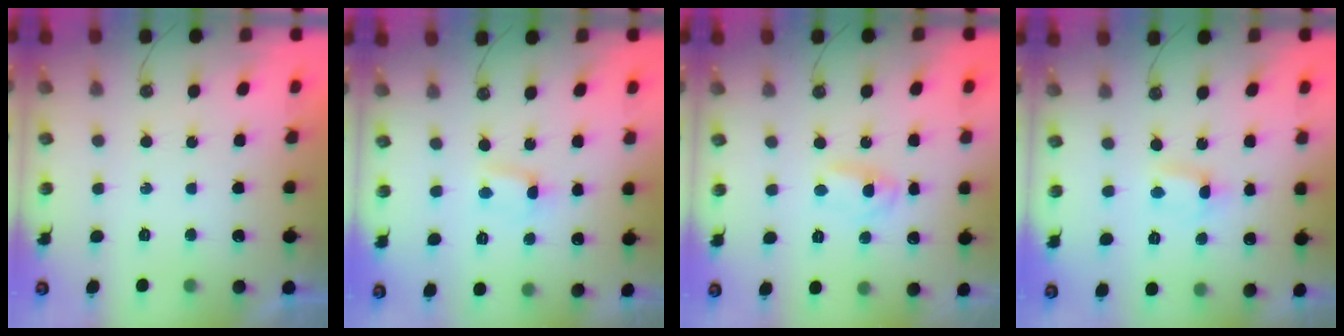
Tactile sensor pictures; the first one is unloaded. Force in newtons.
{"total": 0.5, "press": 0.3, "slide": 0.4}
{"total": 2.7, "press": 2.7, "slide": 0.2}
{"total": 0.6, "press": 0.3, "slide": 0.5}